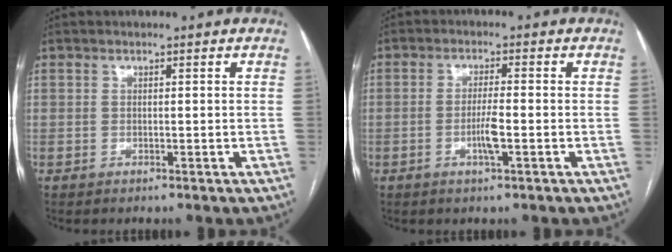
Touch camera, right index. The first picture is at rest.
{"total": 3.7, "force": [-1.1, 0.2, 3.5], "torque": [-0.068, -0.003, -0.022]}